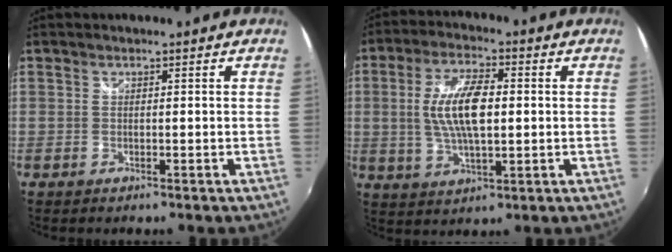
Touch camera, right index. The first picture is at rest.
{"total": 10.9, "force": [0.6, 4.3, 10.1], "torque": [-0.197, 0.005, 0.014]}